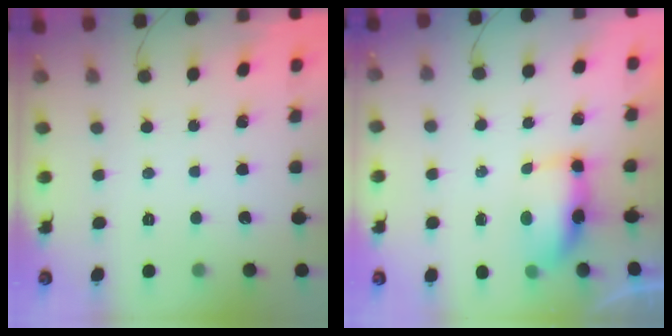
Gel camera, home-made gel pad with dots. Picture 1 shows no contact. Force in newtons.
{"total": 7.4, "press": 7.0, "slide": 2.3}